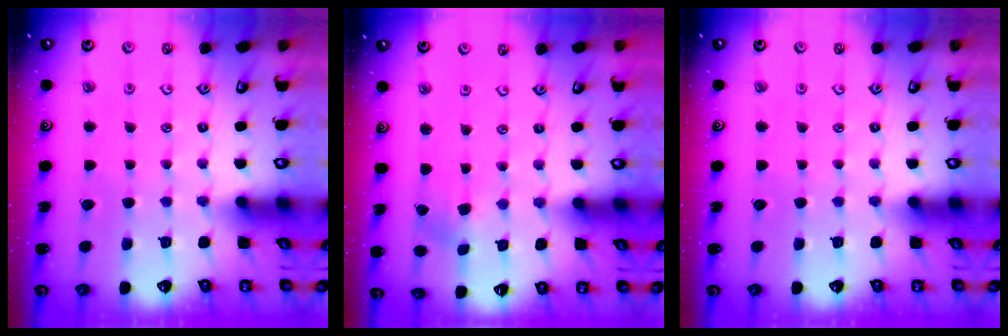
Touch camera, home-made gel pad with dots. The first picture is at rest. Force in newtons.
{"total": 2.6, "press": 2.6, "slide": 0.2}
{"total": 0.0}